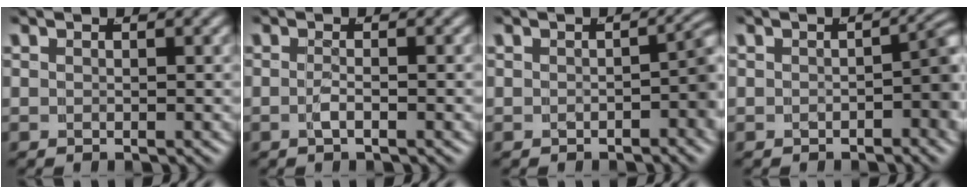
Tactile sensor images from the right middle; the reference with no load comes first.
{"total": 1.4, "force": [-1.0, -0.4, 0.9], "torque": [-0.021, -0.005, -0.014]}
{"total": 2.7, "force": [-0.9, 0.9, 2.4], "torque": [-0.025, 0.000, -0.012]}
{"total": 3.3, "force": [-1.0, 1.2, 2.9], "torque": [-0.029, -0.004, -0.012]}